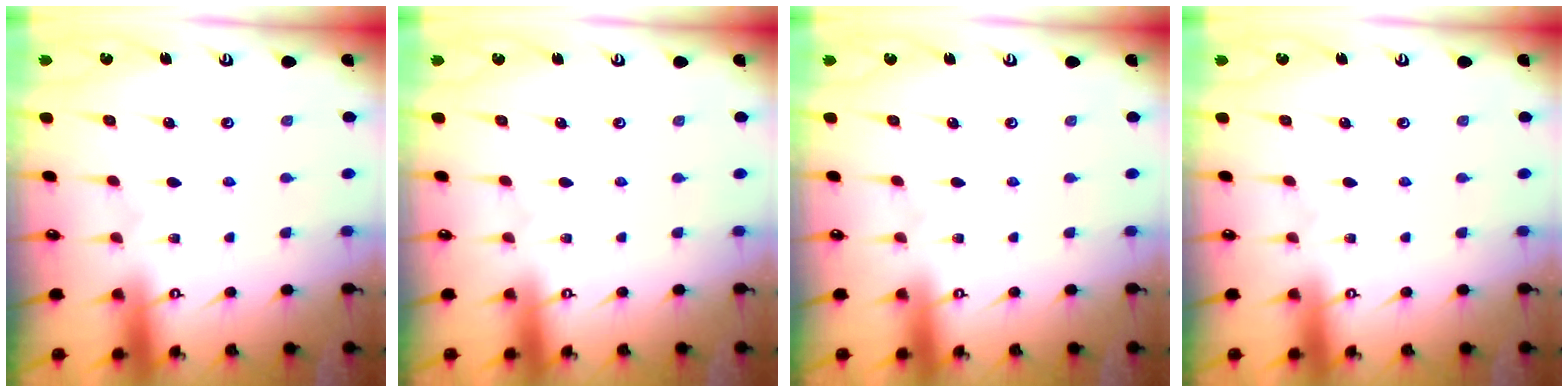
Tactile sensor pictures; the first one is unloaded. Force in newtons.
{"total": 0.0}
{"total": 0.0}
{"total": 0.0}